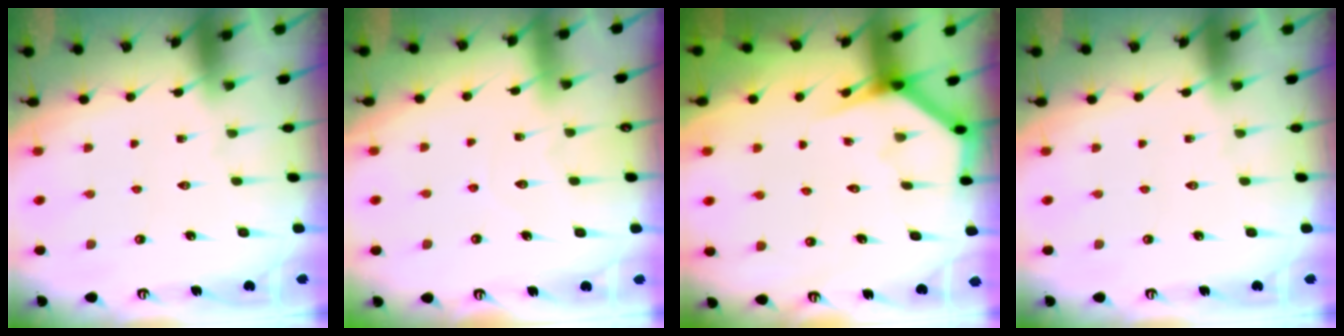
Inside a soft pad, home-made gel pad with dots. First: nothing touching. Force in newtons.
{"total": 4.9, "press": 4.9, "slide": 0.2}
{"total": 3.8, "press": 3.8, "slide": 0.2}
{"total": 0.0}